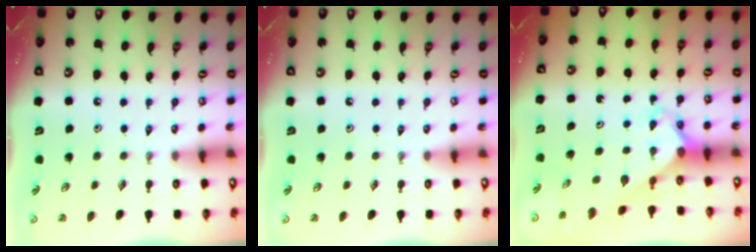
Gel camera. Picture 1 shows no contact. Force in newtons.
{"total": 0.0}
{"total": 2.6, "press": 2.6, "slide": 0.1}